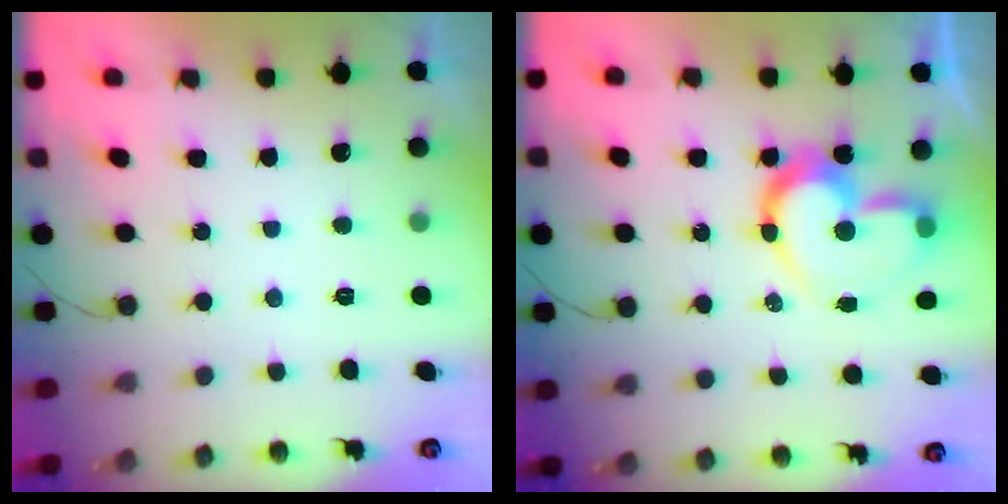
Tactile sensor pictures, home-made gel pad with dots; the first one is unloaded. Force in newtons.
{"total": 14.7, "press": 14.5, "slide": 2.2}